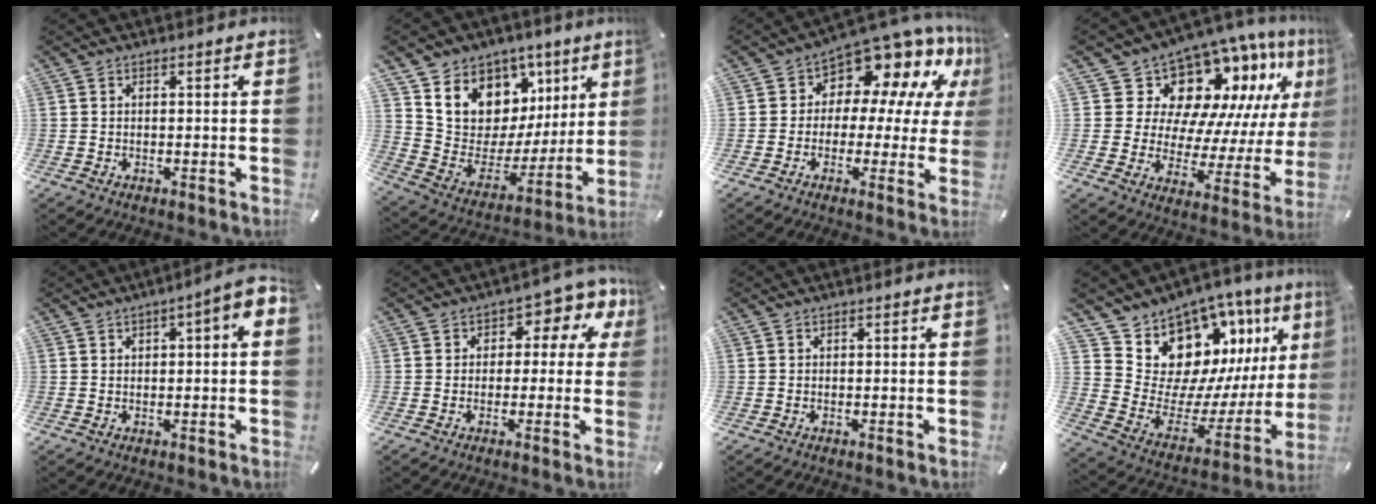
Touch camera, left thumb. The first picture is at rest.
{"total": 11.4, "force": [6.1, 9.4, 2.1], "torque": [-0.031, -0.079, 0.117]}
{"total": 10.7, "force": [8.0, 5.8, 4.0], "torque": [-0.074, -0.081, 0.143]}
{"total": 15.5, "force": [10.6, 9.3, 6.4], "torque": [-0.101, -0.110, 0.188]}
{"total": 4.5, "force": [1.1, 1.7, 4.1], "torque": [-0.059, 0.001, 0.015]}
{"total": 6.8, "force": [1.3, 4.9, 4.5], "torque": [-0.059, -0.001, 0.015]}
{"total": 0.0}
{"total": 14.8, "force": [9.2, 10.7, 4.3], "torque": [-0.055, -0.112, 0.188]}